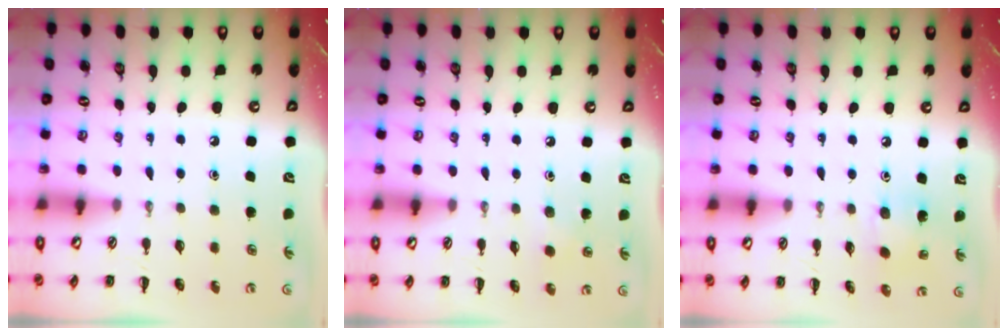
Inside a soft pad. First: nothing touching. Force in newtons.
{"total": 5.2, "press": 4.9, "slide": 1.7}
{"total": 3.9, "press": 3.7, "slide": 1.1}